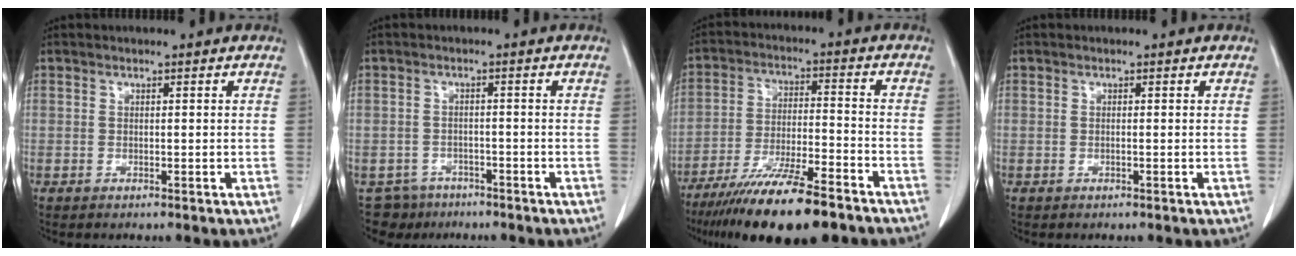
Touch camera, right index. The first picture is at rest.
{"total": 4.8, "force": [-3.5, 3.3, -0.5], "torque": [0.015, 0.006, -0.056]}
{"total": 16.9, "force": [-12.8, 2.3, 10.8], "torque": [-0.176, -0.031, -0.215]}
{"total": 0.0}